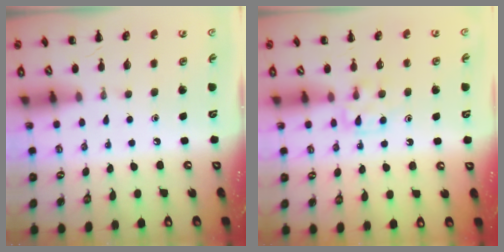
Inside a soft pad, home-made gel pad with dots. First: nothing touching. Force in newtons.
{"total": 6.3, "press": 6.1, "slide": 1.6}